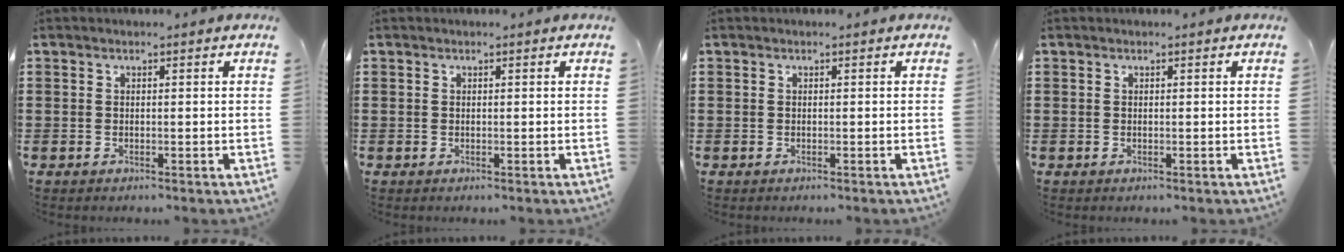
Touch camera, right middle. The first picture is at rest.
{"total": 0.0}
{"total": 0.0}
{"total": 0.0}